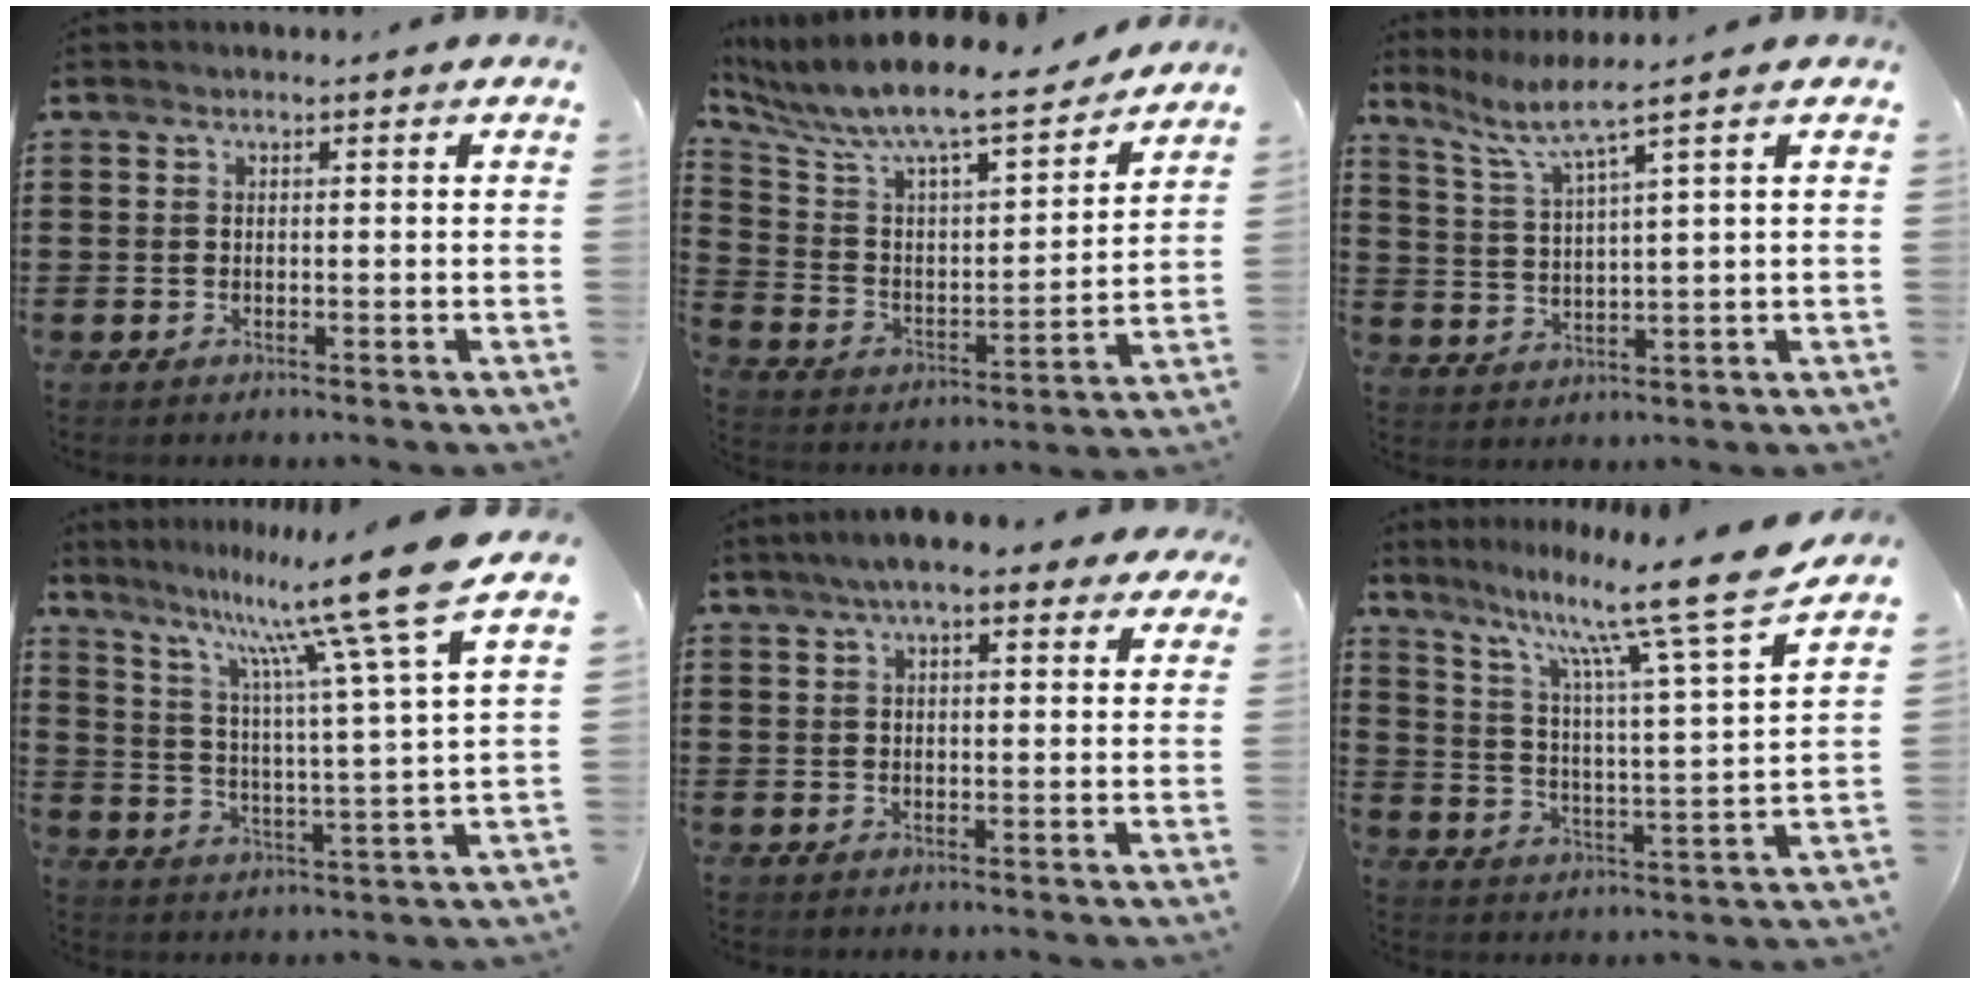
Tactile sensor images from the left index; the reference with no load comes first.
{"total": 8.4, "force": [7.5, 1.2, 3.6], "torque": [-0.107, -0.062, 0.121]}
{"total": 4.5, "force": [3.0, -0.2, 3.3], "torque": [-0.079, -0.015, 0.046]}
{"total": 13.2, "force": [10.3, -1.3, 8.1], "torque": [-0.170, -0.066, 0.158]}
{"total": 5.8, "force": [4.0, 1.5, 4.0], "torque": [-0.079, 0.006, 0.069]}
{"total": 11.6, "force": [9.4, -0.9, 6.7], "torque": [-0.139, -0.073, 0.143]}